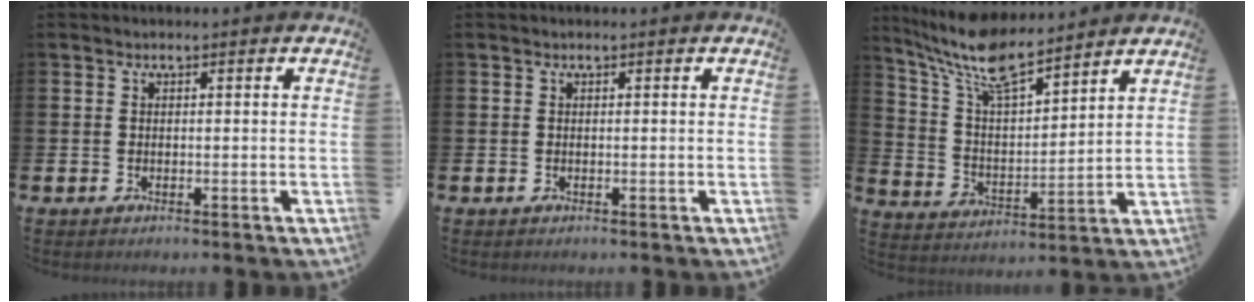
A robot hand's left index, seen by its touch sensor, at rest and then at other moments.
{"total": 0.0}
{"total": 9.5, "force": [8.3, 2.1, 4.2], "torque": [-0.114, -0.038, 0.150]}